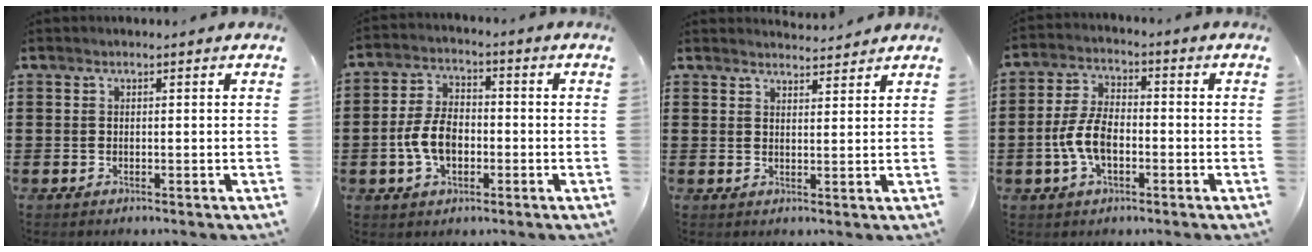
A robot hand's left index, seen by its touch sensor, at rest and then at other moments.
{"total": 7.2, "force": [-1.8, 4.3, 5.5], "torque": [-0.132, 0.003, -0.040]}
{"total": 2.6, "force": [2.6, 0.2, 0.1], "torque": [-0.002, -0.011, 0.047]}
{"total": 7.1, "force": [-1.9, 3.6, 5.8], "torque": [-0.141, -0.002, -0.043]}